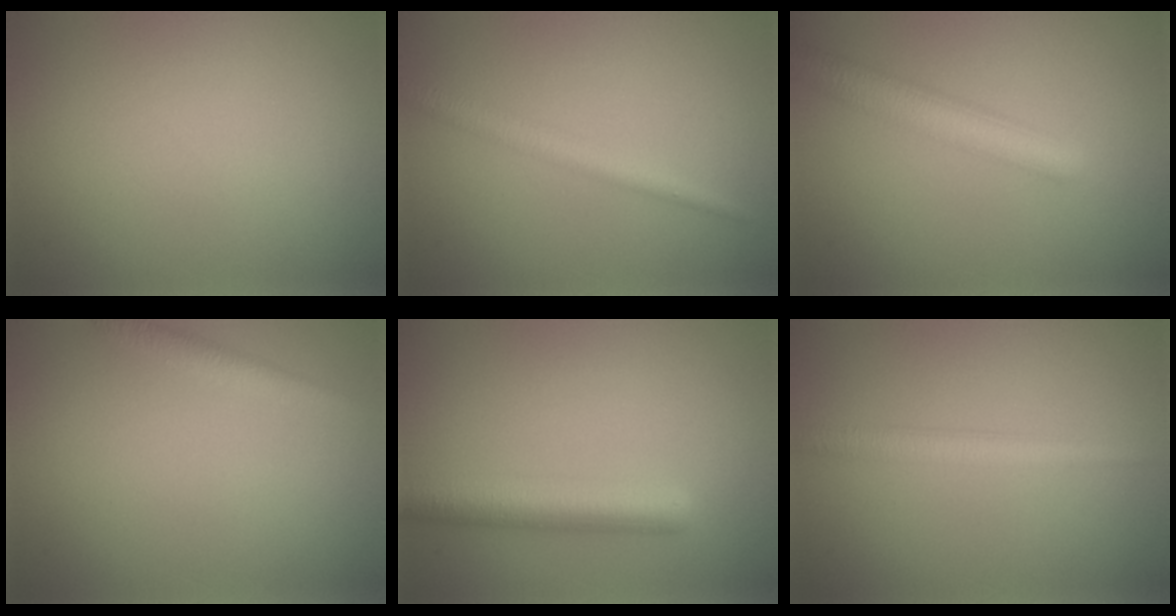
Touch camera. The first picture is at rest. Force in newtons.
{"total": 2.4, "press": 2.4, "slide": 0.1}
{"total": 4.4, "press": 4.4, "slide": 0.2}
{"total": 1.8, "press": 1.8, "slide": 0.1}
{"total": 5.1, "press": 5.1, "slide": 0.1}
{"total": 2.6, "press": 2.6, "slide": 0.0}